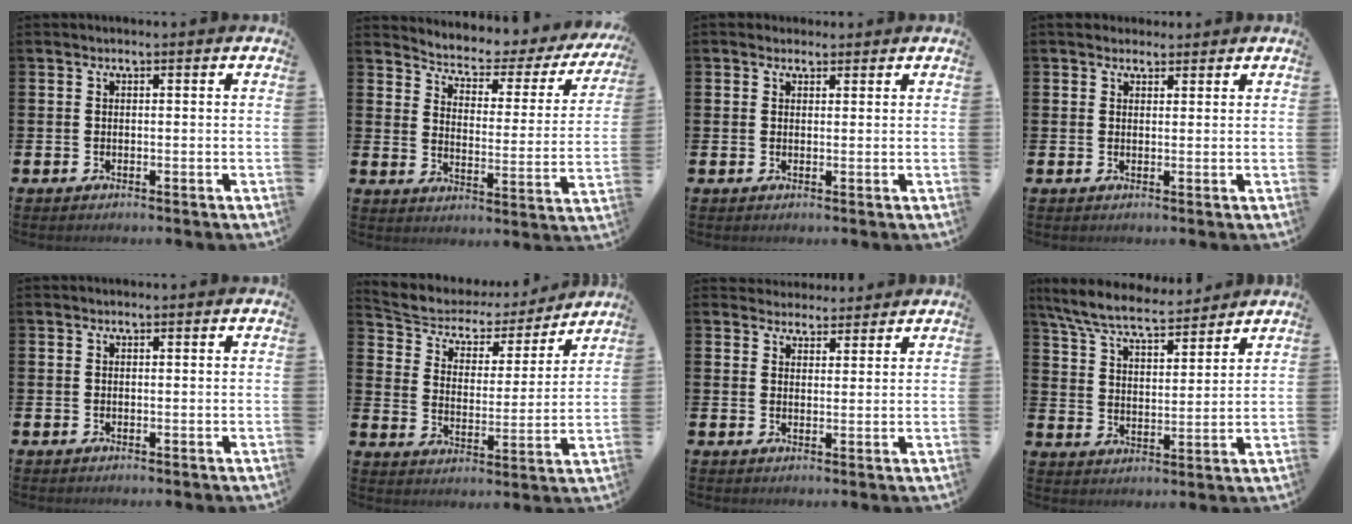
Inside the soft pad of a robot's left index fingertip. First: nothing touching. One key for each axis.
{"total": 4.1, "fx": 3.8, "fy": 1.3, "fz": 0.9, "tx": -0.042, "ty": -0.037, "tz": 0.054}
{"total": 2.0, "fx": 1.8, "fy": 0.8, "fz": 0.1, "tx": 0.010, "ty": -0.002, "tz": 0.030}
{"total": 2.6, "fx": 2.3, "fy": 1.2, "fz": 0.2, "tx": 0.007, "ty": -0.005, "tz": 0.040}
{"total": 0.0}
{"total": 4.9, "fx": 4.0, "fy": 2.7, "fz": 0.9, "tx": -0.044, "ty": -0.033, "tz": 0.061}
{"total": 3.4, "fx": 3.3, "fy": 1.1, "fz": -0.2, "tx": 0.001, "ty": -0.016, "tz": 0.059}
{"total": 7.9, "fx": 7.3, "fy": 1.3, "fz": 2.8, "tx": -0.087, "ty": -0.036, "tz": 0.131}